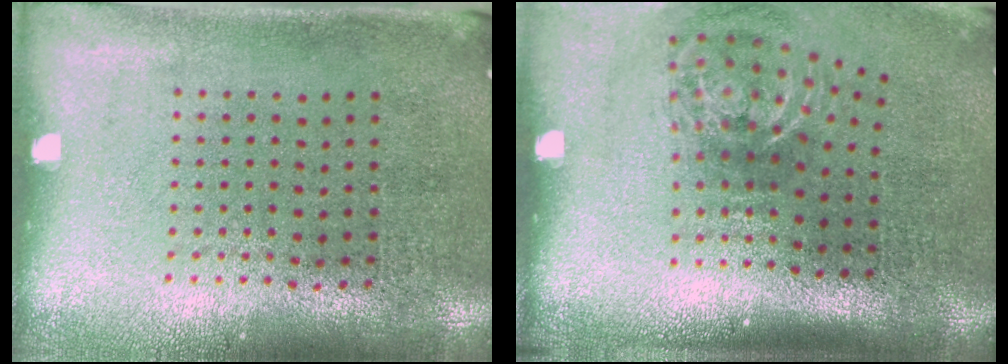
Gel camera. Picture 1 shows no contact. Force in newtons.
{"total": 2.0, "press": 1.3, "slide": 1.6}